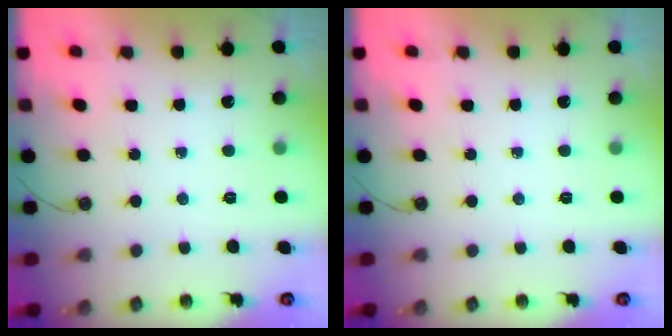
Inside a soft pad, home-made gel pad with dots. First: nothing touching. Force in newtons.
{"total": 0.0}